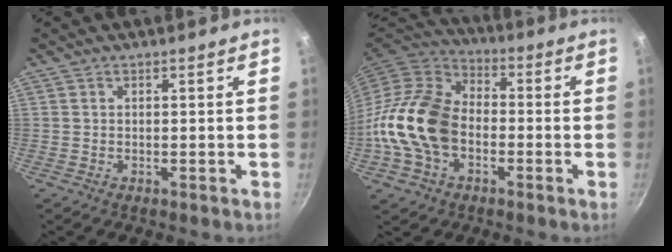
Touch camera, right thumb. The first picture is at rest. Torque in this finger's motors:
{"motor_torque": [2.50, 2.52, 1.37, -1.40, 0.25]}